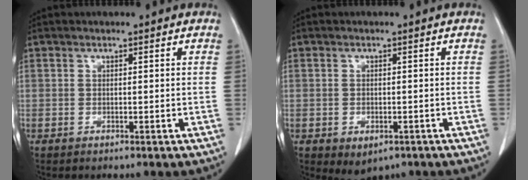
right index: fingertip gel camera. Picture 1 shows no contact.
{"total": 3.5, "force": [-1.8, 2.3, 2.0], "torque": [-0.027, -0.004, -0.010]}